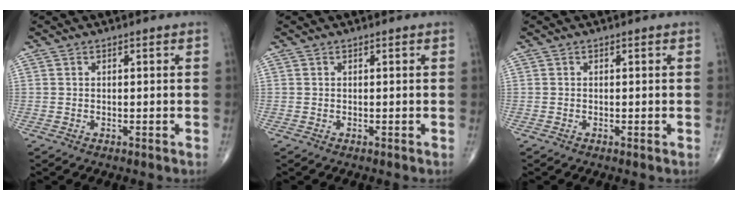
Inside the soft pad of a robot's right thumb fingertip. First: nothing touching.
{"total": 0.0}
{"total": 0.0}